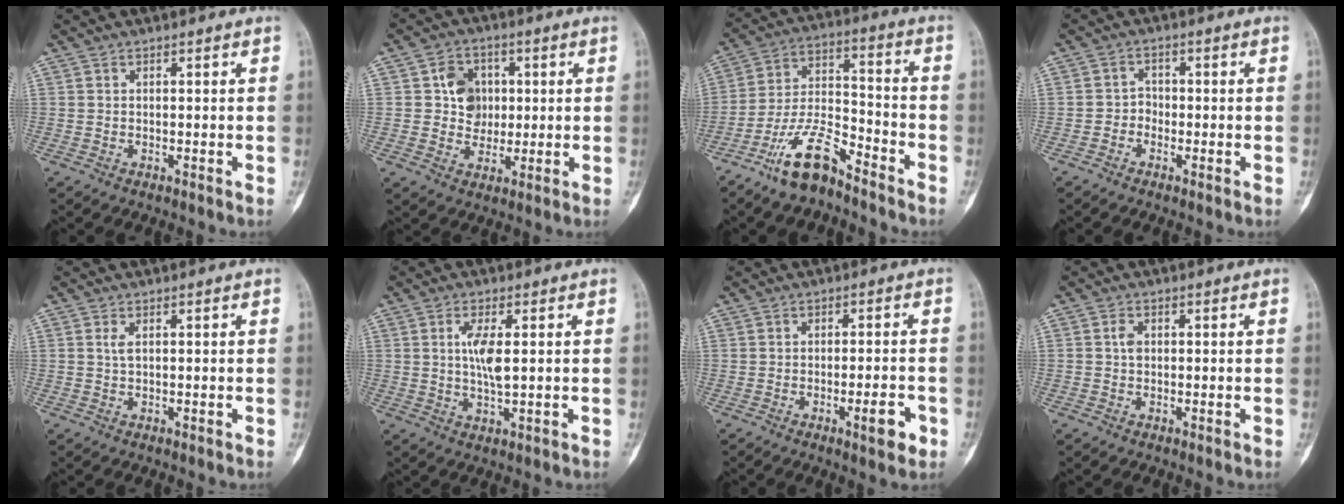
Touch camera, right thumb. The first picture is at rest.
{"total": 7.3, "force": [1.1, 6.4, 3.4], "torque": [-0.011, 0.004, 0.016]}
{"total": 12.2, "force": [-9.0, 4.1, 7.2], "torque": [-0.132, 0.070, -0.175]}
{"total": 2.3, "force": [-1.2, 1.9, 0.5], "torque": [0.011, 0.012, -0.033]}
{"total": 1.1, "force": [0.3, 0.5, 0.9], "torque": [-0.021, 0.004, 0.007]}
{"total": 5.4, "force": [0.8, 1.4, 5.1], "torque": [-0.103, -0.011, 0.016]}
{"total": 5.3, "force": [-2.3, 1.4, 4.6], "torque": [-0.057, 0.008, -0.029]}
{"total": 1.5, "force": [0.0, 1.1, 1.0], "torque": [-0.009, 0.005, -0.004]}